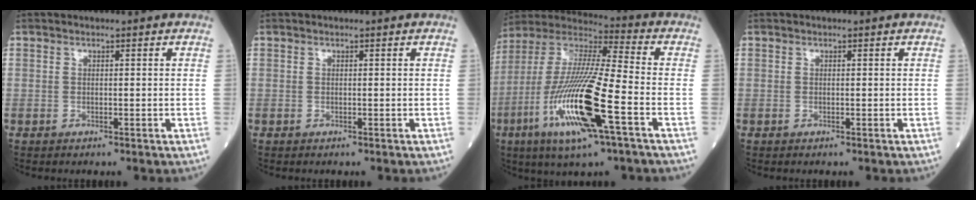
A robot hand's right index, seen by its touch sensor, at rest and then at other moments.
{"total": 0.0}
{"total": 20.1, "force": [-7.2, 1.9, 18.6], "torque": [-0.409, -0.031, -0.138]}
{"total": 0.0}